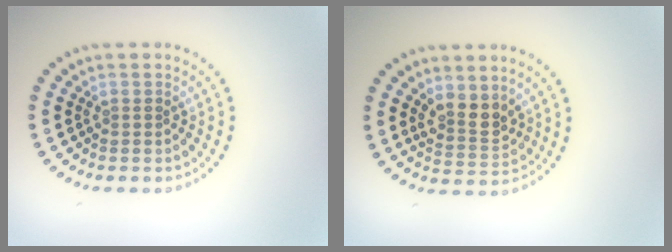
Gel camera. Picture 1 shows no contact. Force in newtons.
{"total": 2.6, "press": 2.4, "slide": 1.2}